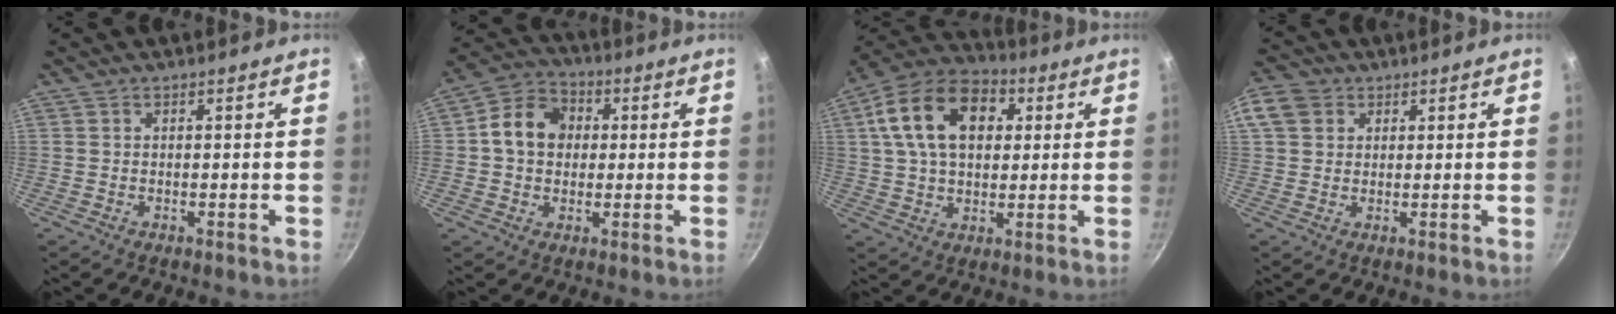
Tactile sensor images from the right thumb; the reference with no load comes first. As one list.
[{"total": 10.1, "force": [1.0, 8.4, 5.6], "torque": [-0.067, 0.016, -0.003]}, {"total": 17.7, "force": [4.8, 11.7, 12.5], "torque": [-0.199, 0.016, 0.067]}, {"total": 7.4, "force": [2.6, 6.0, 3.5], "torque": [-0.060, 0.006, 0.036]}]